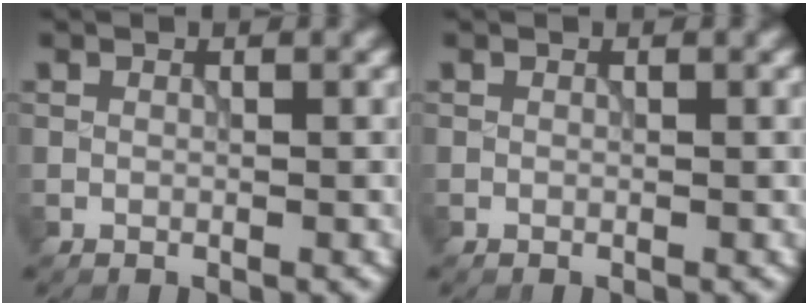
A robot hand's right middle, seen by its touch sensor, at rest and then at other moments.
{"total": 0.0}